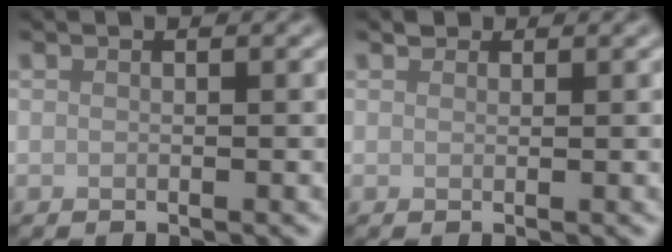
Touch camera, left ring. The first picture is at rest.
{"total": 0.6, "force": [0.5, 0.4, 0.1], "torque": [0.001, -0.002, 0.009]}